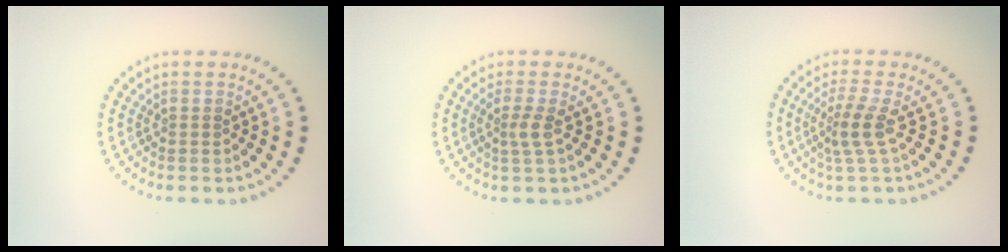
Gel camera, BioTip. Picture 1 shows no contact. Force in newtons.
{"total": 1.7, "press": 1.3, "slide": 1.1}
{"total": 2.5, "press": 1.8, "slide": 1.8}